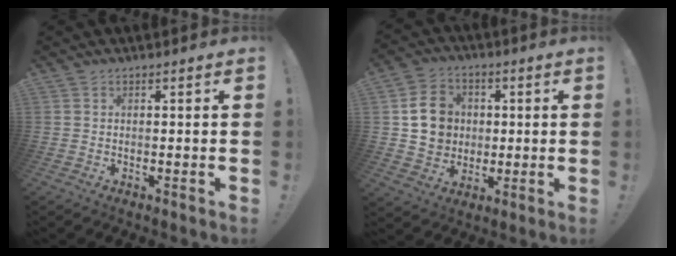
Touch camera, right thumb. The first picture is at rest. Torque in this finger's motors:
{"motor_torque": [-0.03, 0.35, 0.04, 0.06, 0.03]}